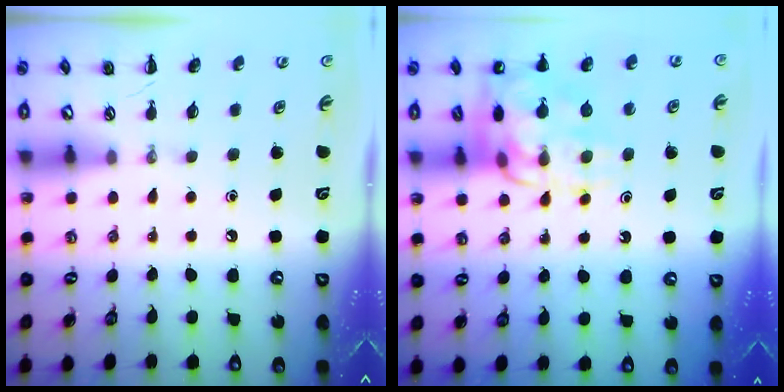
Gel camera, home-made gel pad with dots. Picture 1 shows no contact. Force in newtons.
{"total": 14.4, "press": 14.3, "slide": 1.6}